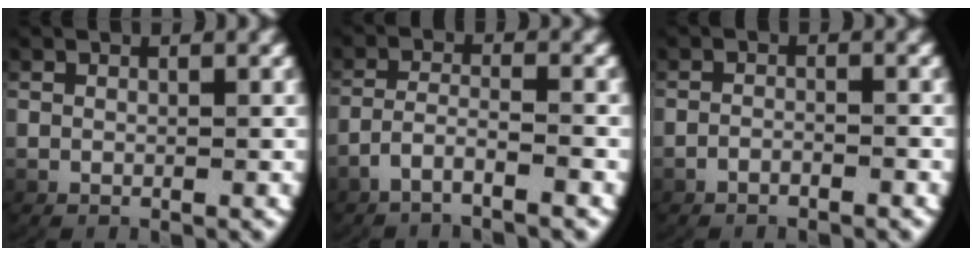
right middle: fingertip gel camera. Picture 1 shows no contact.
{"total": 3.0, "force": [-2.4, 0.3, 1.7], "torque": [-0.043, -0.009, -0.041]}
{"total": 1.4, "force": [-1.3, 0.2, 0.4], "torque": [-0.012, 0.002, -0.025]}